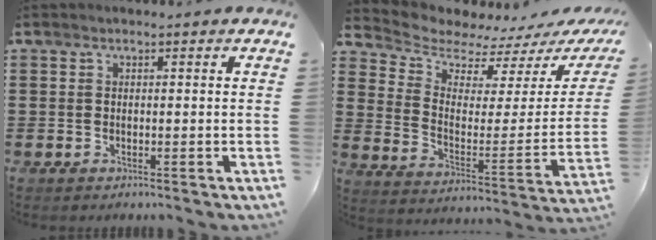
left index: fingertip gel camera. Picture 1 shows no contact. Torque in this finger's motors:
{"motor_torque": [2.14, 0.00, 0.18, -0.01]}